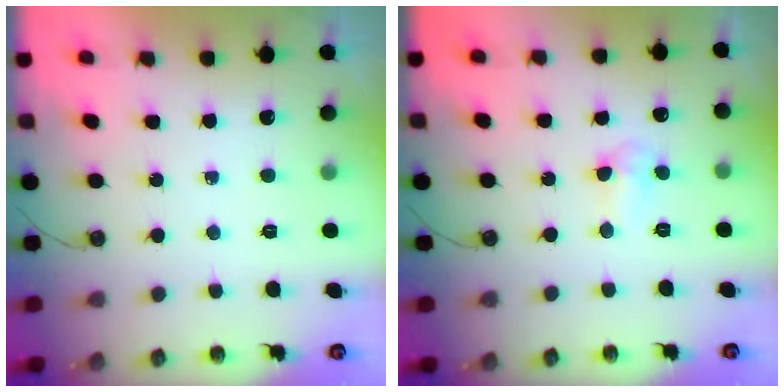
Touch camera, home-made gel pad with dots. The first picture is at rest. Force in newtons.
{"total": 3.3, "press": 3.2, "slide": 0.7}